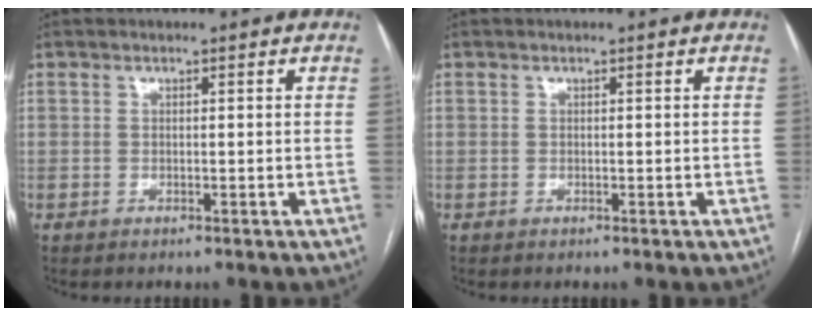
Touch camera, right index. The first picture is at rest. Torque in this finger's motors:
{"motor_torque": [0.00, 0.00, 0.00, 0.00]}